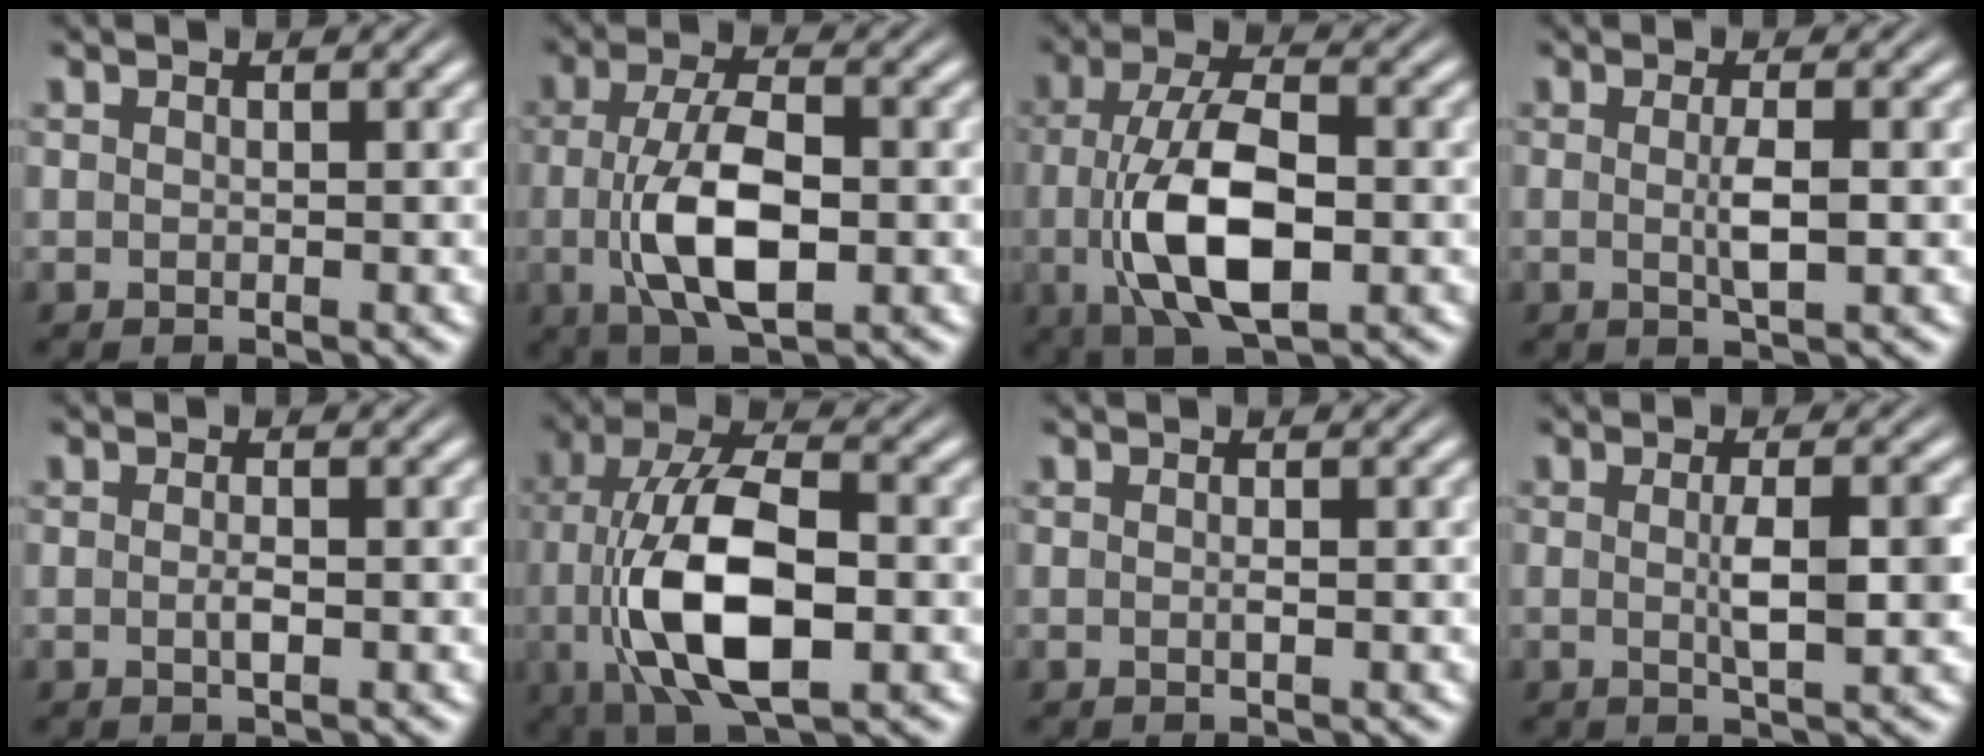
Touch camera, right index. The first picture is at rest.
{"total": 7.4, "force": [-0.9, 3.1, 6.6], "torque": [-0.122, -0.017, -0.010]}
{"total": 9.0, "force": [-0.9, 4.2, 8.0], "torque": [-0.149, -0.022, -0.005]}
{"total": 2.3, "force": [-0.4, 0.0, 2.2], "torque": [-0.039, -0.011, -0.003]}
{"total": 1.1, "force": [-0.5, 0.2, 1.0], "torque": [-0.015, -0.007, -0.009]}
{"total": 11.3, "force": [-0.2, 5.8, 9.7], "torque": [-0.193, -0.027, 0.010]}
{"total": 0.5, "force": [-0.2, 0.2, 0.4], "torque": [-0.007, -0.003, -0.005]}
{"total": 3.2, "force": [-0.4, 0.3, 3.2], "torque": [-0.048, -0.011, -0.002]}